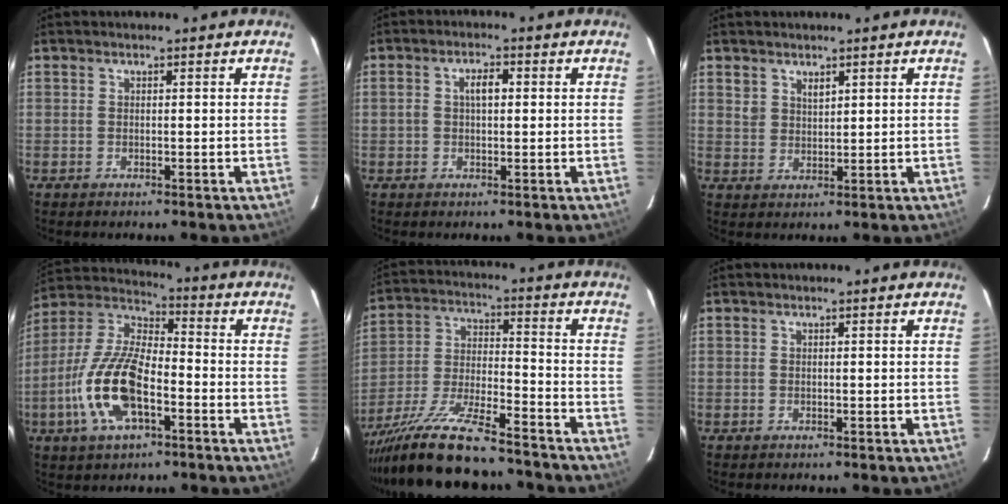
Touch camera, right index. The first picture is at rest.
{"total": 3.4, "force": [0.4, 1.8, 2.8], "torque": [-0.050, 0.011, 0.008]}
{"total": 3.0, "force": [2.0, 2.0, 1.0], "torque": [-0.012, 0.003, 0.039]}
{"total": 16.1, "force": [-5.6, 6.7, 13.6], "torque": [-0.291, -0.004, -0.111]}
{"total": 18.4, "force": [-15.1, 3.4, 9.9], "torque": [-0.207, -0.040, -0.257]}
{"total": 0.0}